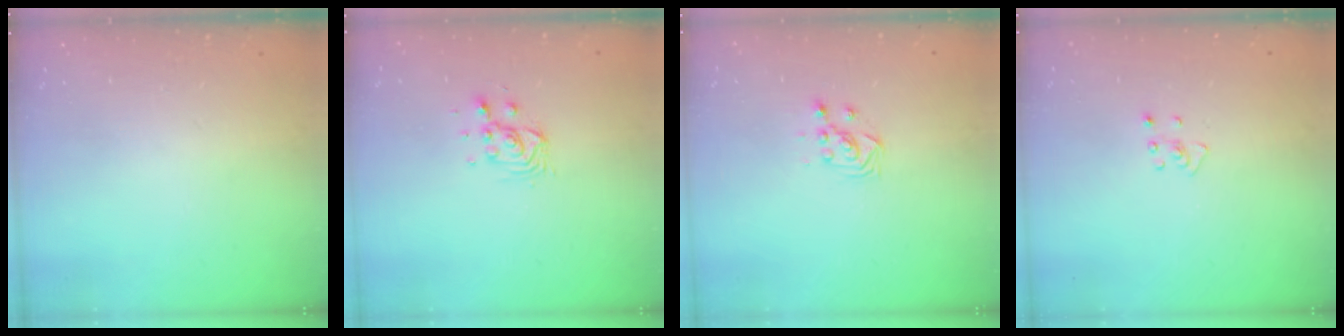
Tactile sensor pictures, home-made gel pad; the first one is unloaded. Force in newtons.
{"total": 4.8, "press": 4.8, "slide": 0.9}
{"total": 2.7, "press": 2.7, "slide": 0.3}
{"total": 3.6, "press": 3.6, "slide": 0.2}